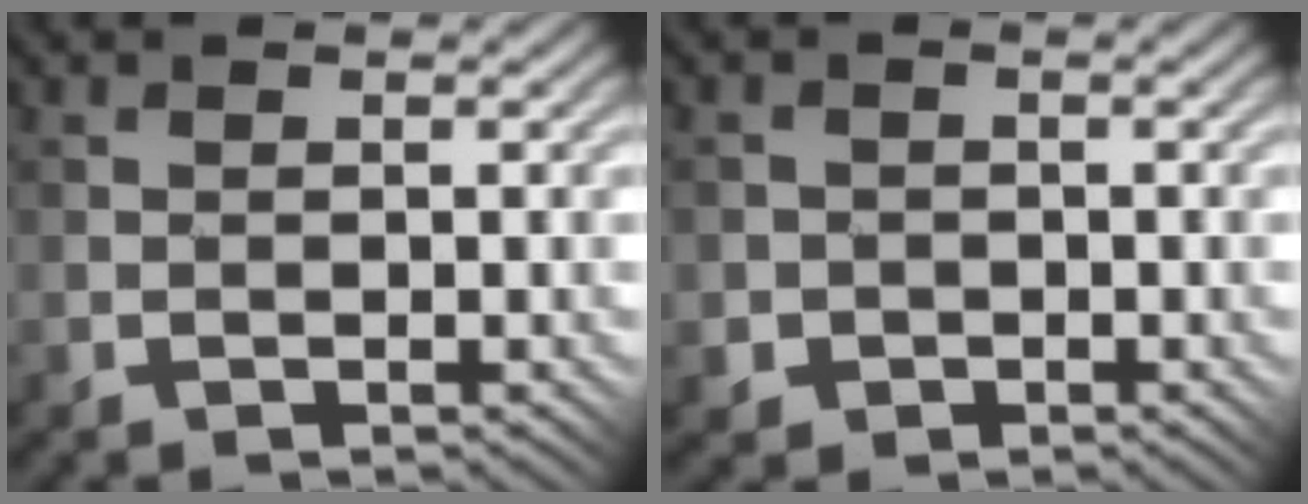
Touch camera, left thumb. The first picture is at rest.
{"total": 2.9, "force": [-0.9, 2.7, -0.1], "torque": [-0.001, 0.003, -0.030]}